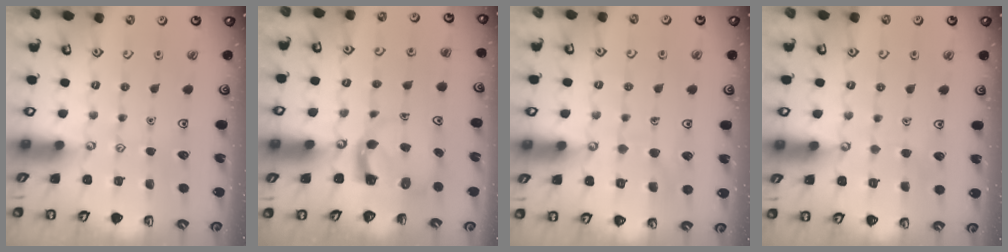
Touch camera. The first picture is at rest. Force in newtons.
{"total": 3.8, "press": 3.8, "slide": 0.4}
{"total": 7.8, "press": 7.7, "slide": 0.6}
{"total": 2.4, "press": 2.4, "slide": 0.2}